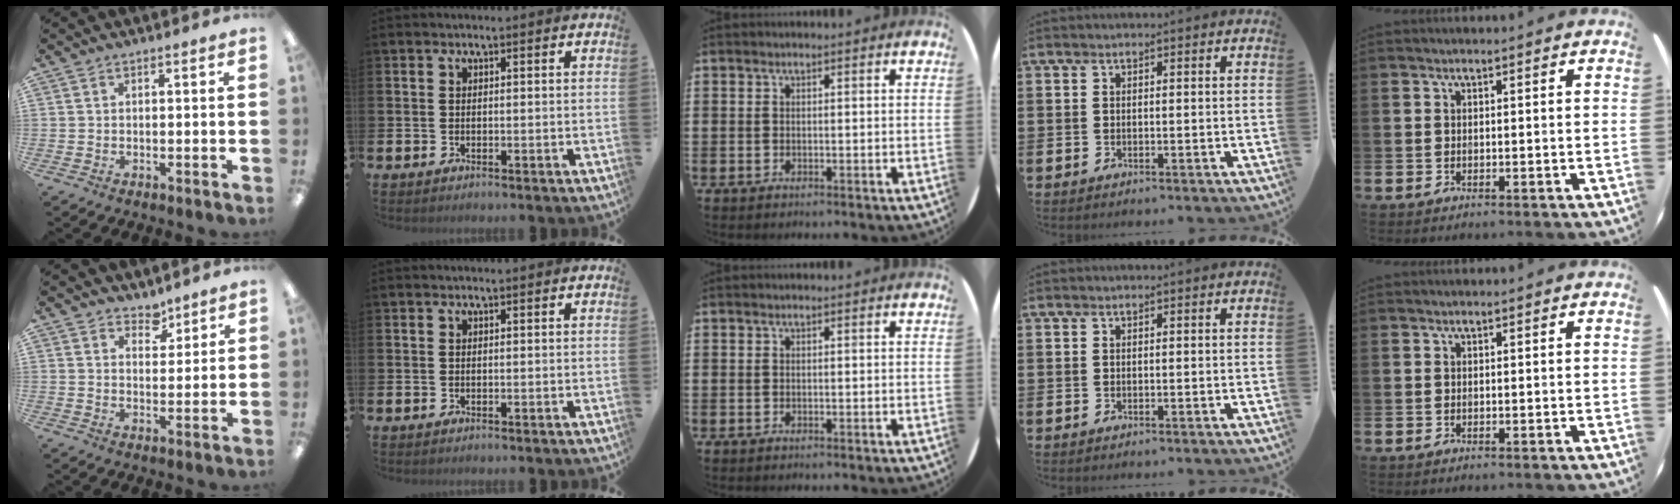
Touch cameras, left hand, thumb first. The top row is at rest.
{"thumb": {"total": 4.7, "force": [4.0, 2.4, 0.9], "torque": [0.003, -0.028, 0.070]}}